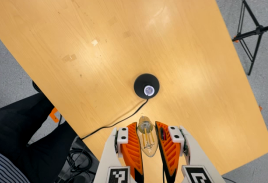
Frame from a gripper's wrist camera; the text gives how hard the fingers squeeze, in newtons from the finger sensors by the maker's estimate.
{"total": 21.6, "left": 24.2, "right": 19.0}